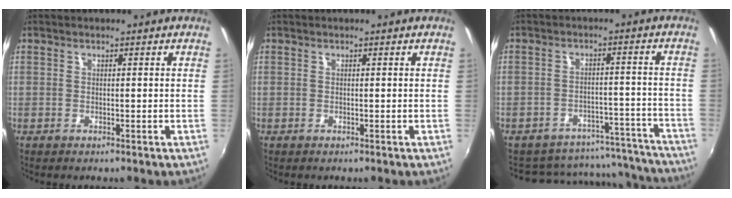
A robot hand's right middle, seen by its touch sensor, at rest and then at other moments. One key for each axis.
{"total": 0.0}
{"total": 17.0, "fx": -15.2, "fy": 6.8, "fz": 3.2, "tx": -0.064, "ty": 0.049, "tz": -0.173}